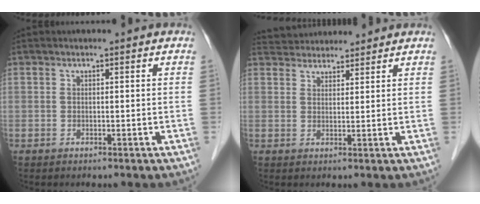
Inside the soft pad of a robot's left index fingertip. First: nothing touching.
{"total": 6.6, "force": [6.3, 1.6, 1.0], "torque": [-0.016, 0.034, 0.098]}